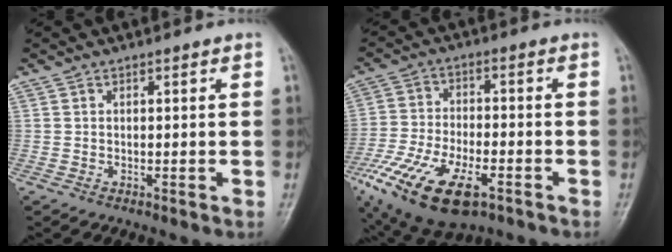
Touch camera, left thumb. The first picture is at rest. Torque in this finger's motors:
{"motor_torque": [-0.17, 2.09, 1.59, 1.17, 0.37]}